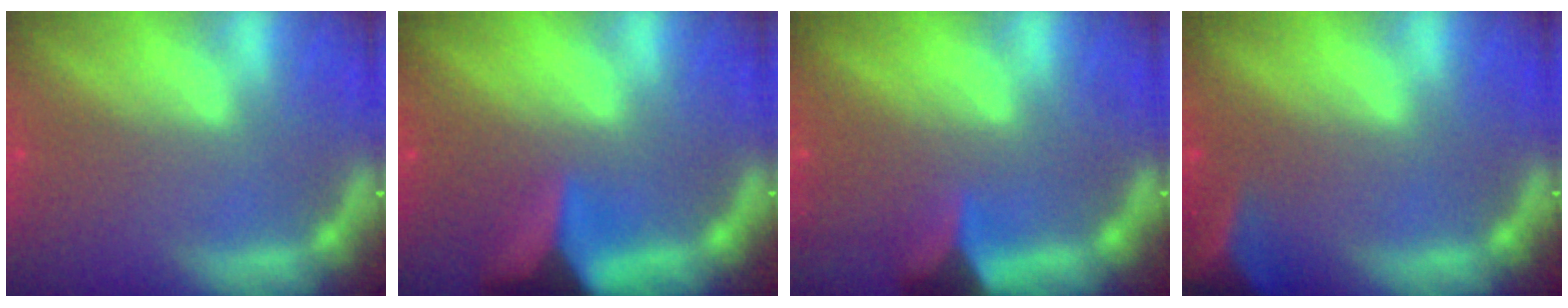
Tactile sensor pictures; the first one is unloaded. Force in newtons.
{"total": 7.0}
{"total": 3.5}
{"total": 5.4}